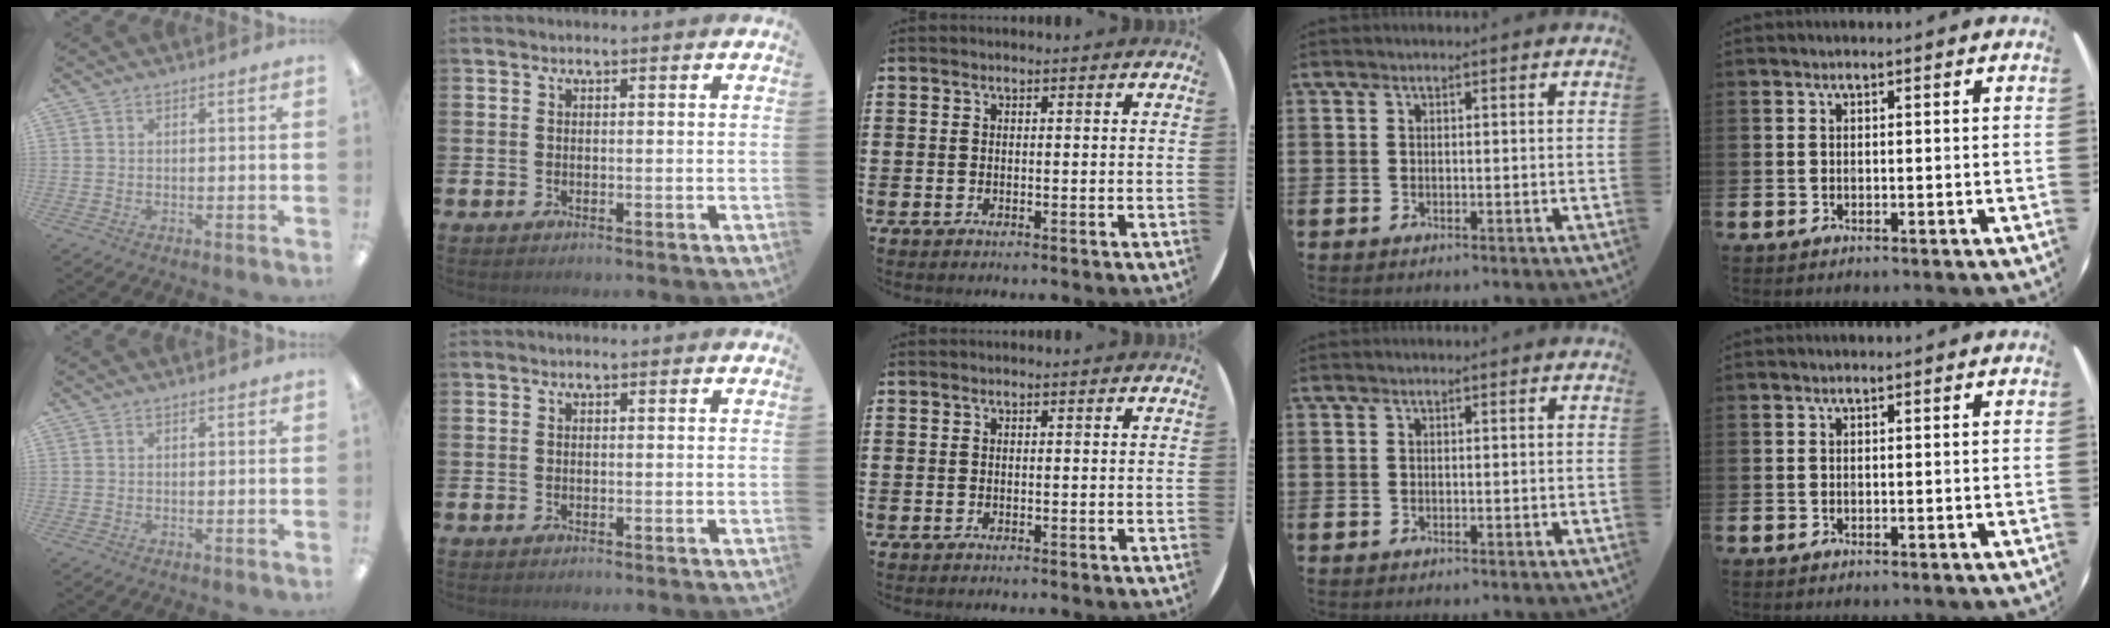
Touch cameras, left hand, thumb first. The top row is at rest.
{}